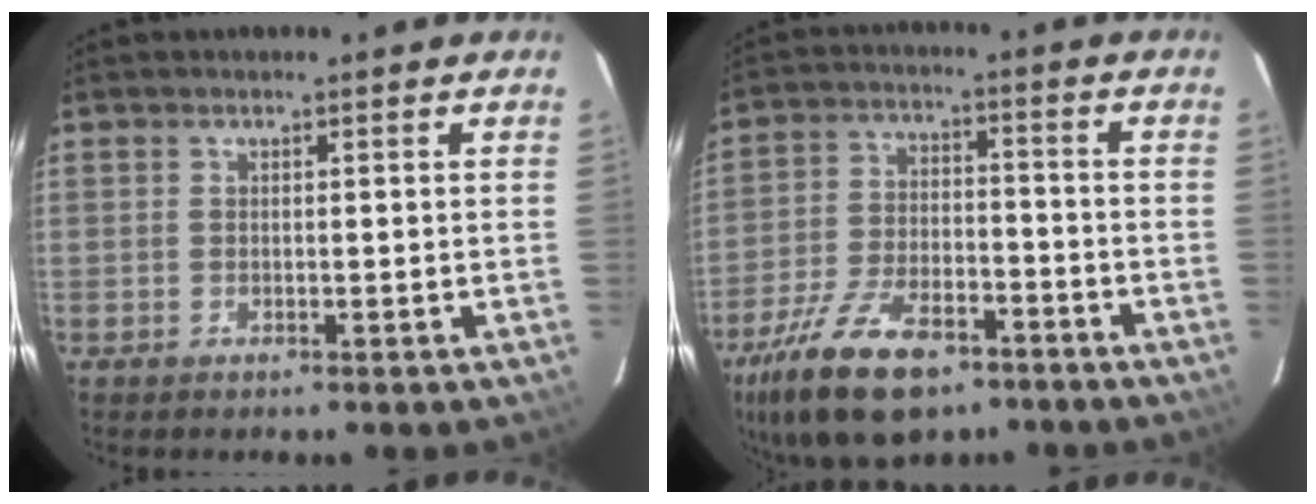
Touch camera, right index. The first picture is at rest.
{"total": 17.4, "force": [-11.5, 7.8, 10.6], "torque": [-0.229, -0.024, -0.198]}